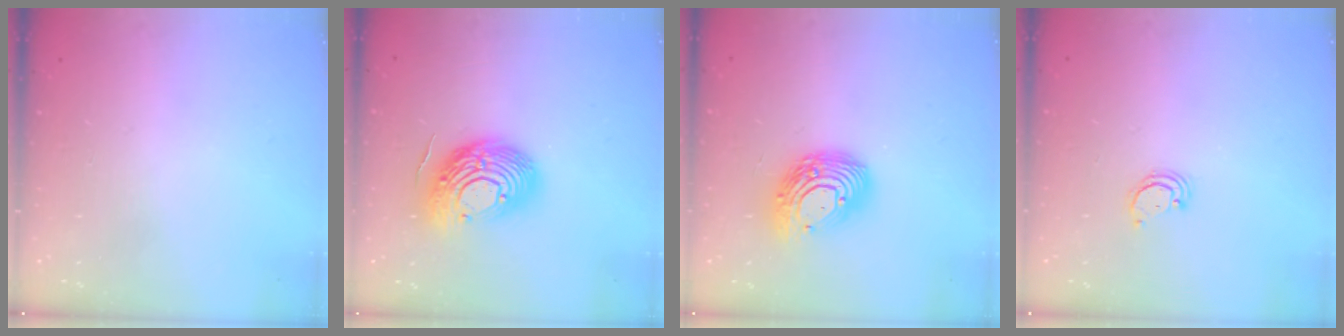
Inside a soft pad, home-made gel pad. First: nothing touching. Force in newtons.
{"total": 16.9, "press": 16.9, "slide": 1.2}
{"total": 15.3, "press": 15.3, "slide": 1.2}
{"total": 2.2, "press": 2.2, "slide": 0.2}